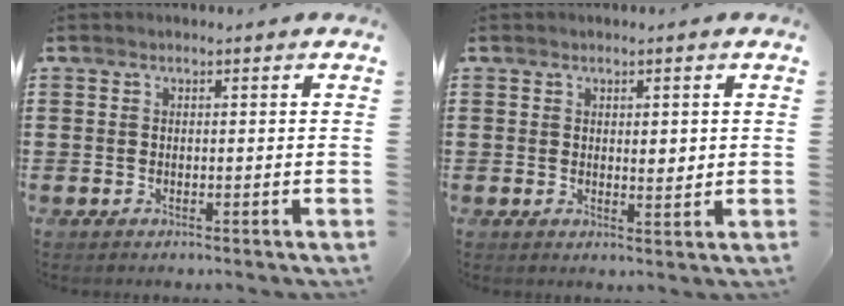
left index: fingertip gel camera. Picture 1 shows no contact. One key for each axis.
{"total": 1.8, "fx": 0.9, "fy": 0.7, "fz": 1.5, "tx": -0.021, "ty": 0.000, "tz": 0.013}